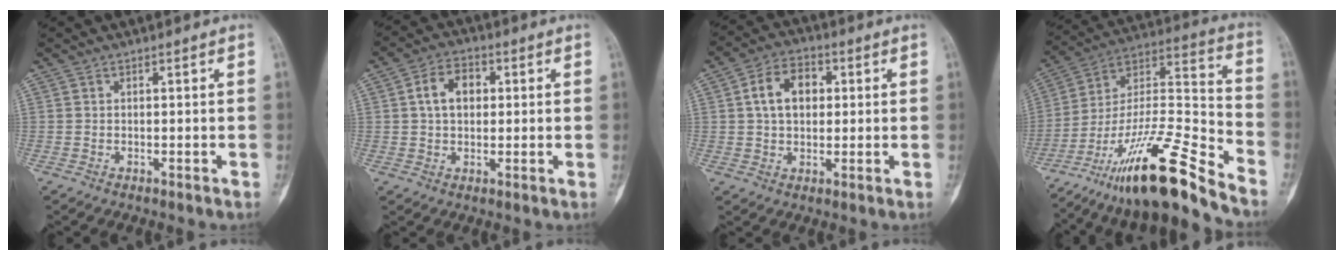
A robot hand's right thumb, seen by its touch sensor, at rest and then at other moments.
{"total": 6.9, "force": [1.2, 4.9, 4.8], "torque": [-0.068, 0.013, 0.015]}
{"total": 8.8, "force": [1.6, 6.1, 6.1], "torque": [-0.085, 0.013, 0.022]}
{"total": 23.5, "force": [-17.0, 3.6, 15.8], "torque": [-0.302, 0.078, -0.301]}